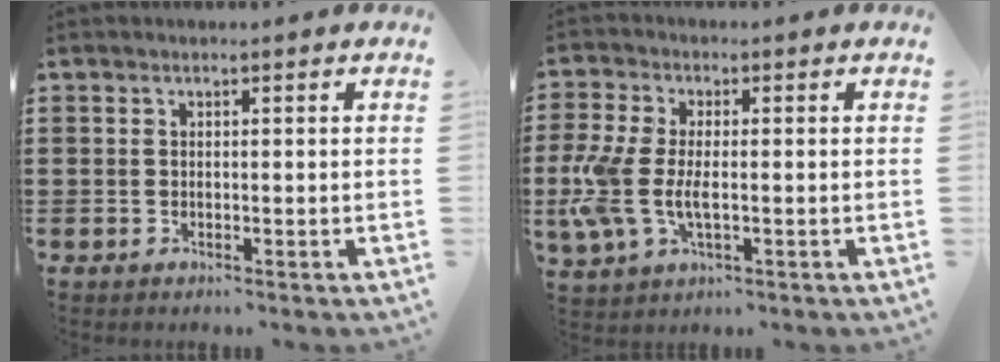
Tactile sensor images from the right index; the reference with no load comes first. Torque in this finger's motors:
{"motor_torque": [1.61, -0.53, 0.86, 0.21]}